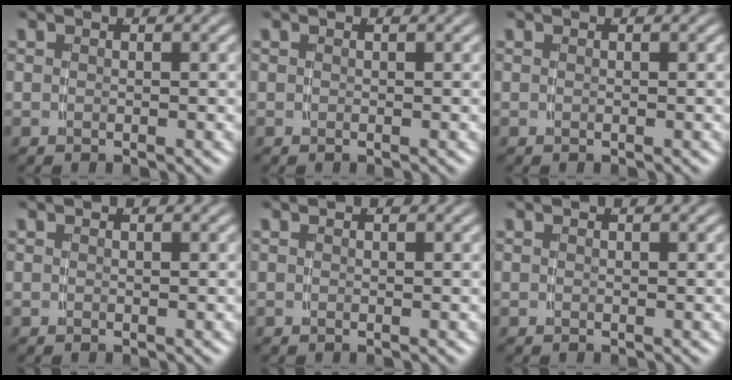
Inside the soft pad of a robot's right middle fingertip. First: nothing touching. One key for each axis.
{"total": 0.0}
{"total": 0.0}
{"total": 0.0}
{"total": 0.0}
{"total": 0.0}